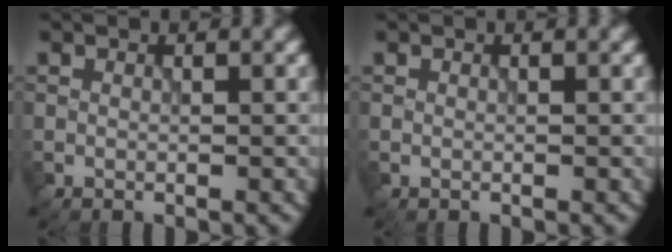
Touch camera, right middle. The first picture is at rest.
{"total": 0.0}